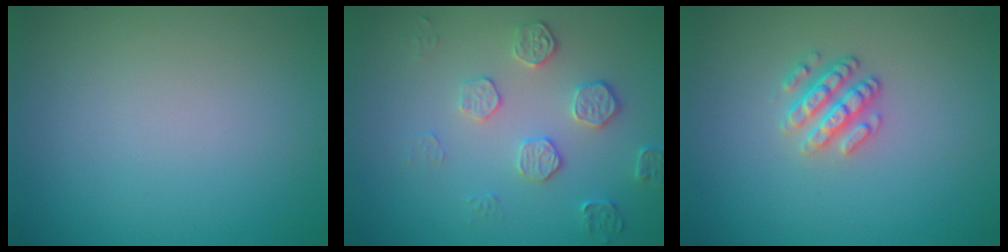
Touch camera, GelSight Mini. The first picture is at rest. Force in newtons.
{"total": 2.2, "press": 1.8, "slide": 1.2}
{"total": 2.5, "press": 2.4, "slide": 0.7}